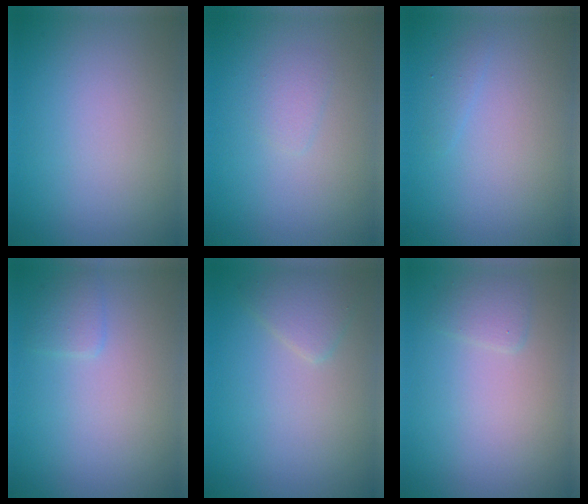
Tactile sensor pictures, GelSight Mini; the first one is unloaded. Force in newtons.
{"total": 1.0, "press": 1.0, "slide": 0.1}
{"total": 0.7, "press": 0.7, "slide": 0.1}
{"total": 1.2, "press": 1.2, "slide": 0.1}
{"total": 1.8, "press": 1.8, "slide": 0.2}
{"total": 1.1, "press": 1.1, "slide": 0.2}